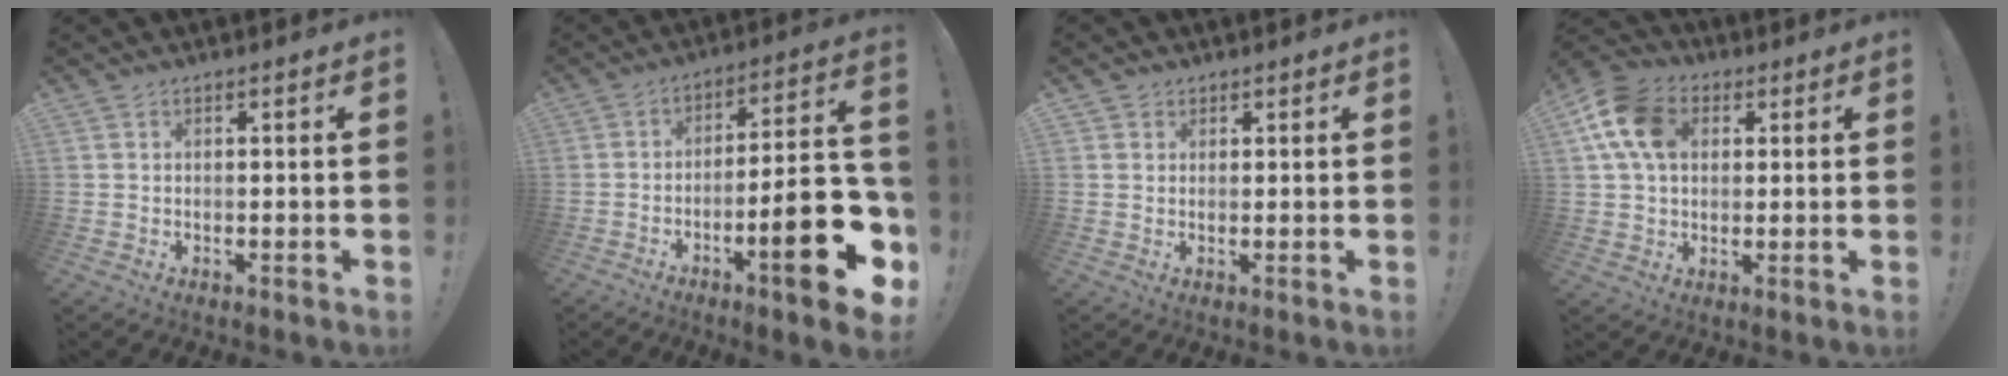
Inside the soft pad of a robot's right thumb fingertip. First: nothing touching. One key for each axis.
{"total": 19.2, "fx": -7.8, "fy": 4.3, "fz": 17.0, "tx": -0.232, "ty": 0.039, "tz": -0.115}
{"total": 2.0, "fx": 1.2, "fy": 1.6, "fz": 0.2, "tx": -0.003, "ty": -0.003, "tz": 0.023}
{"total": 13.4, "fx": 3.8, "fy": 10.0, "fz": 8.0, "tx": -0.143, "ty": 0.001, "tz": 0.075}